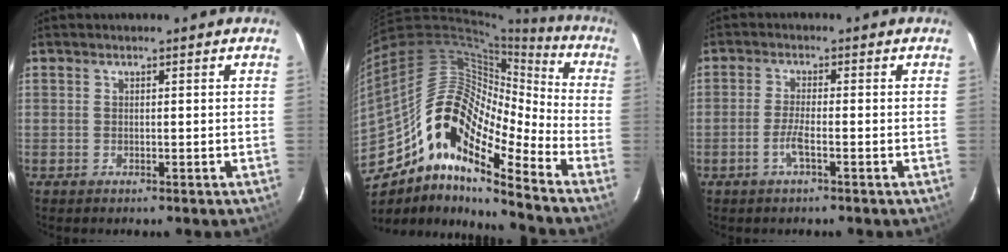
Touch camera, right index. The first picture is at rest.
{"total": 18.7, "force": [-10.7, 6.1, 14.2], "torque": [-0.225, 0.001, -0.216]}
{"total": 3.1, "force": [-1.5, 0.1, 2.8], "torque": [-0.060, 0.000, -0.031]}